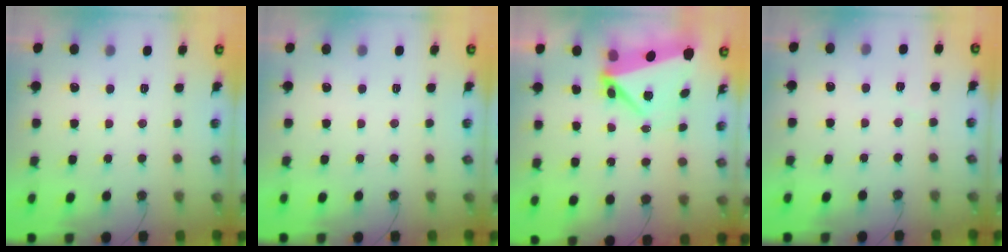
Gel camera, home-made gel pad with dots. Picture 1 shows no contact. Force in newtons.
{"total": 0.0}
{"total": 5.9, "press": 5.6, "slide": 2.0}
{"total": 2.3, "press": 1.7, "slide": 1.6}